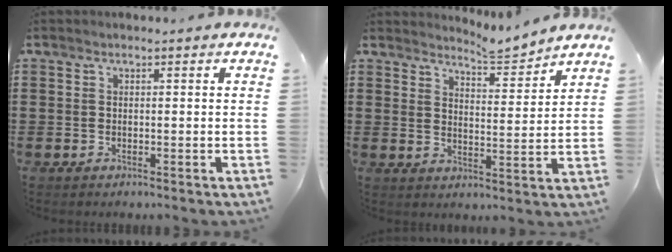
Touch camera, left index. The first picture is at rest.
{"total": 4.7, "force": [4.6, -0.2, 0.8], "torque": [-0.025, -0.029, 0.080]}